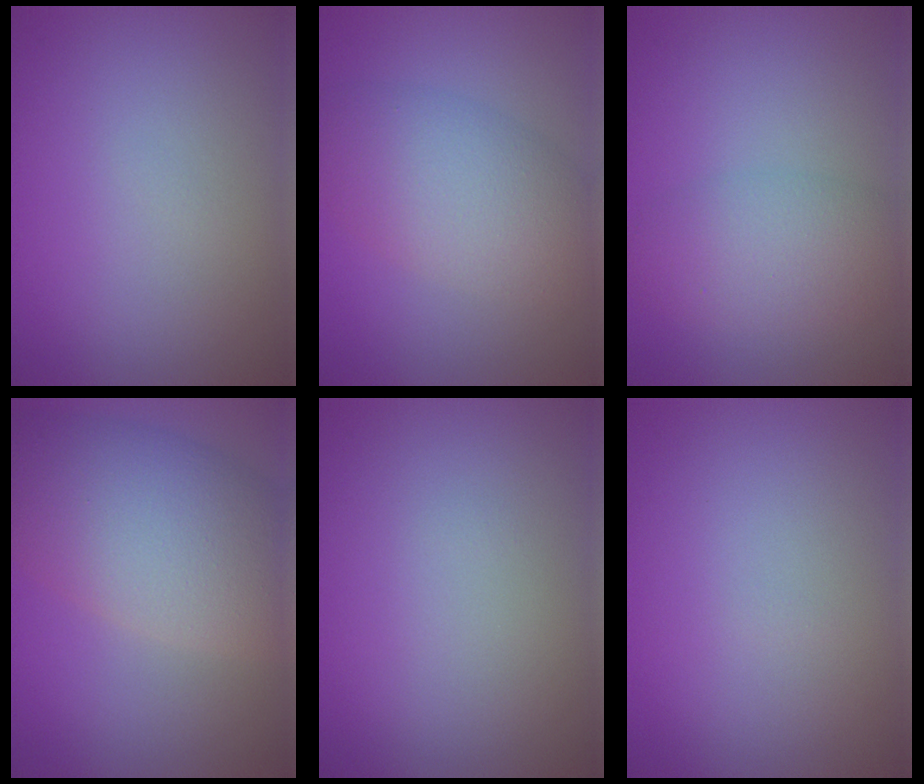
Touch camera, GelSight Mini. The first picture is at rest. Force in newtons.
{"total": 6.5, "press": 6.5, "slide": 0.4}
{"total": 4.4, "press": 4.3, "slide": 0.3}
{"total": 10.1, "press": 10.1, "slide": 0.7}
{"total": 0.0}
{"total": 0.0}